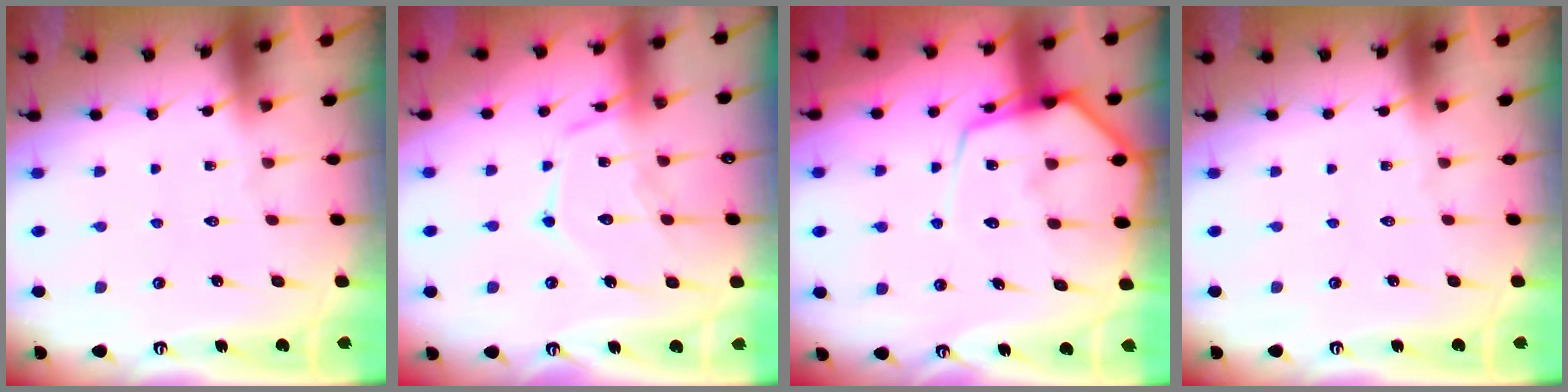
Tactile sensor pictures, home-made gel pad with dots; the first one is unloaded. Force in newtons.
{"total": 14.3, "press": 14.2, "slide": 1.2}
{"total": 12.3, "press": 12.2, "slide": 1.2}
{"total": 0.0}